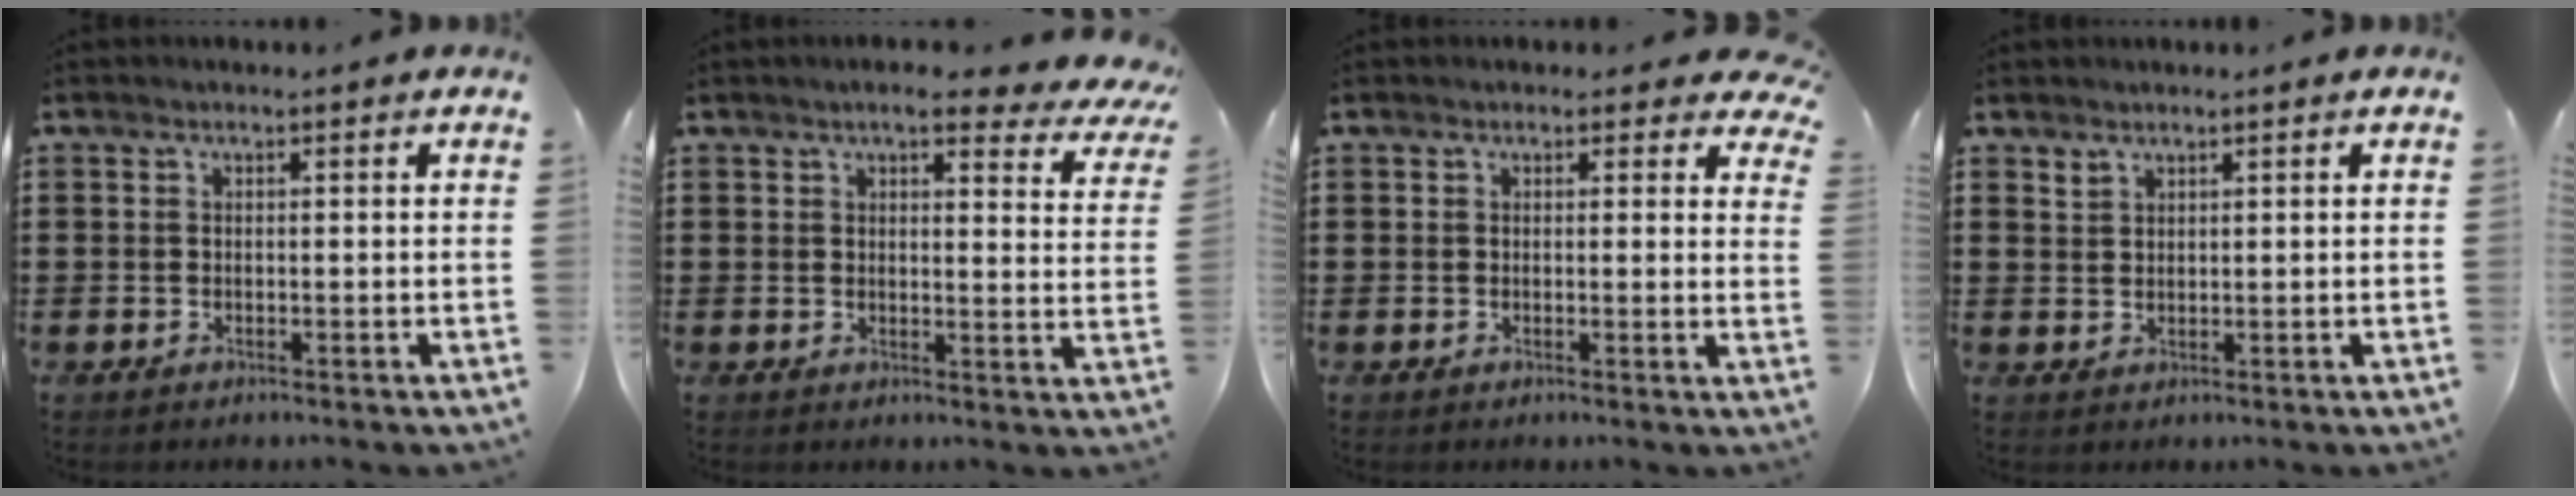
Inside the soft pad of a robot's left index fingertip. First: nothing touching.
{"total": 5.3, "force": [4.3, 0.6, 3.0], "torque": [-0.057, -0.016, 0.072]}
{"total": 1.9, "force": [1.6, 0.9, 0.6], "torque": [-0.002, -0.003, 0.026]}
{"total": 1.5, "force": [1.3, 0.7, 0.1], "torque": [-0.006, 0.000, 0.027]}